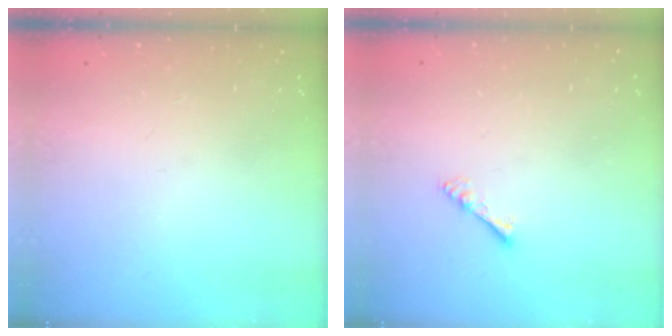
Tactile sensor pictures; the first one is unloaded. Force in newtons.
{"total": 3.5, "press": 3.5, "slide": 0.6}